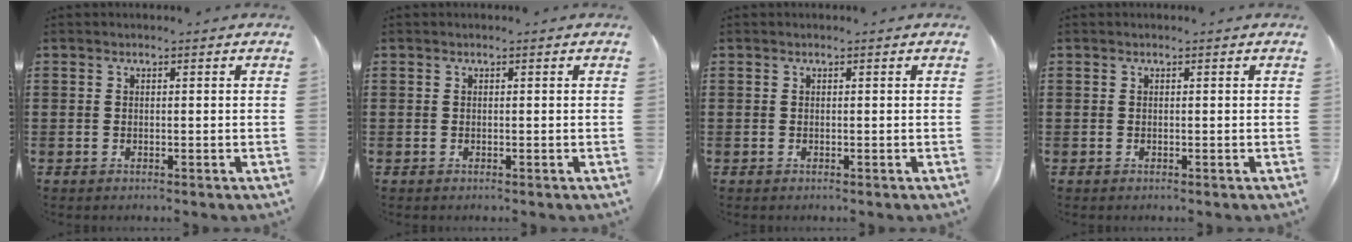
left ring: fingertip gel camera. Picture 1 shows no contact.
{"total": 0.0}
{"total": 0.0}
{"total": 0.0}